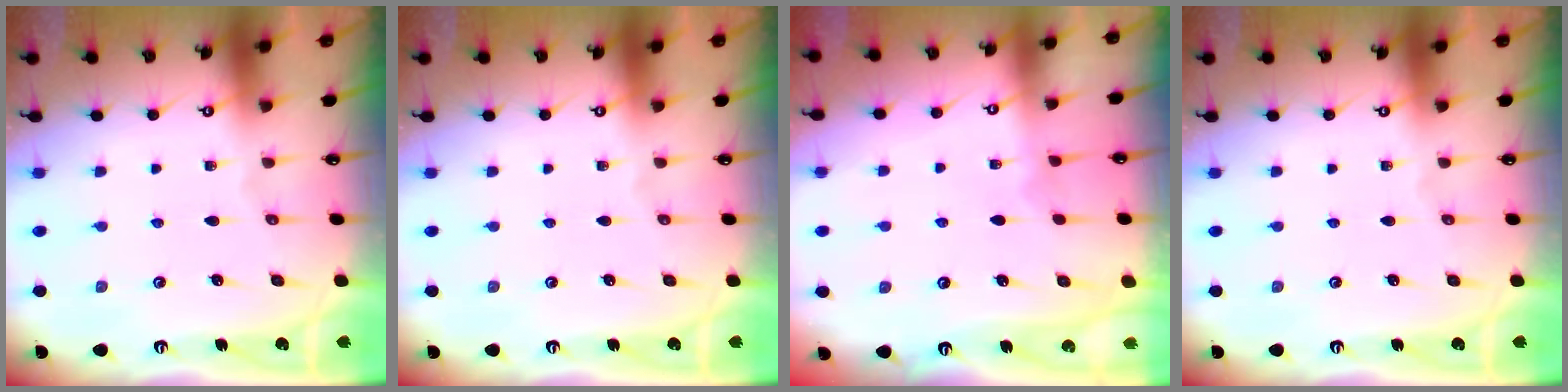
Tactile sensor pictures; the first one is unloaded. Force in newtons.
{"total": 0.0}
{"total": 3.2, "press": 3.2, "slide": 0.2}
{"total": 0.0}